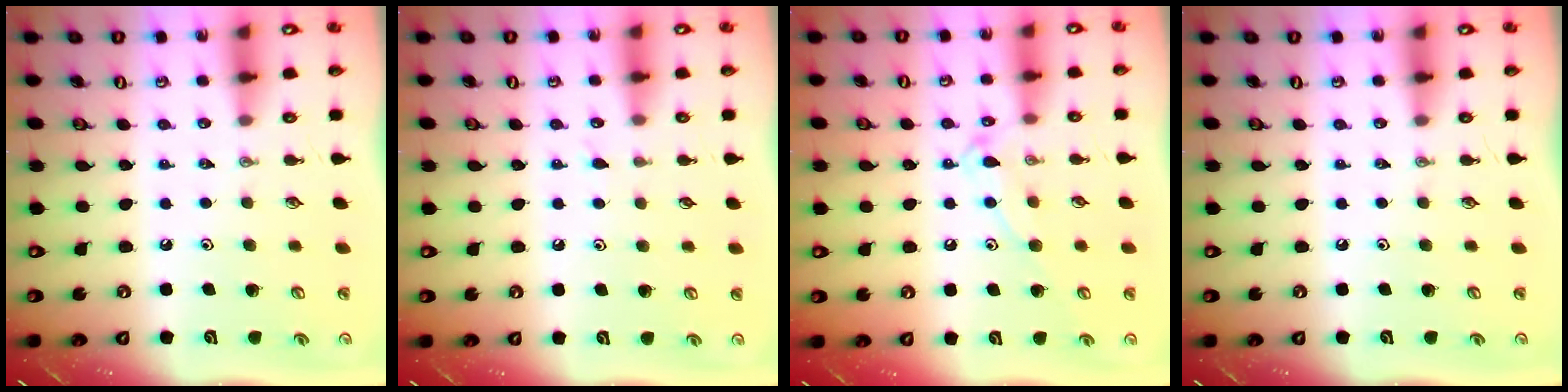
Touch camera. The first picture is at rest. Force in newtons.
{"total": 5.2, "press": 5.2, "slide": 0.5}
{"total": 11.0, "press": 11.0, "slide": 0.5}
{"total": 0.0}